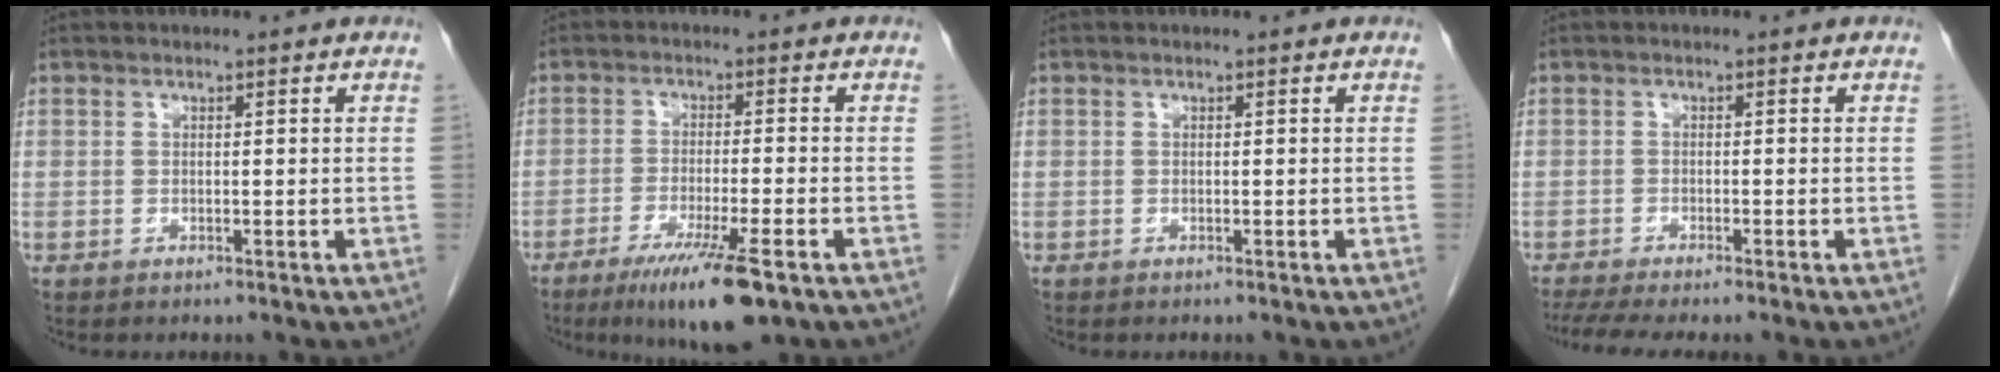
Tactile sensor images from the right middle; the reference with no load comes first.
{"total": 9.9, "force": [-6.0, 0.6, 7.9], "torque": [-0.138, -0.029, -0.094]}
{"total": 0.0}
{"total": 6.4, "force": [-5.2, 0.0, 3.6], "torque": [-0.058, -0.013, -0.084]}